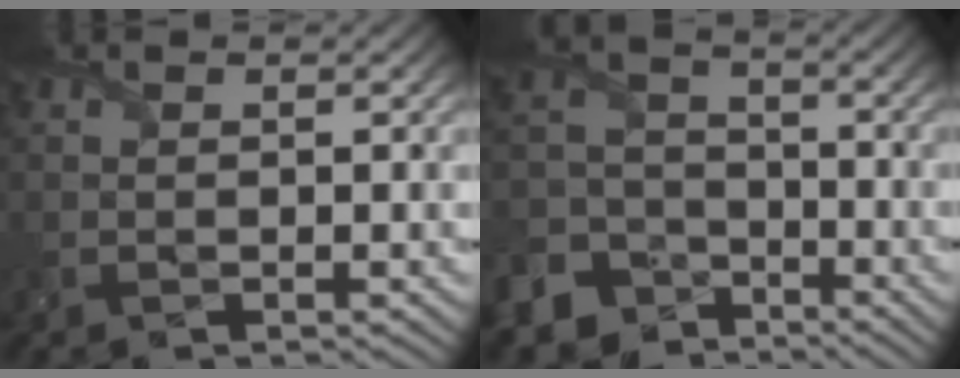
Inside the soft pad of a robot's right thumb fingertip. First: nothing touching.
{"total": 10.2, "force": [-7.2, 6.8, 2.8], "torque": [-0.093, -0.031, -0.132]}